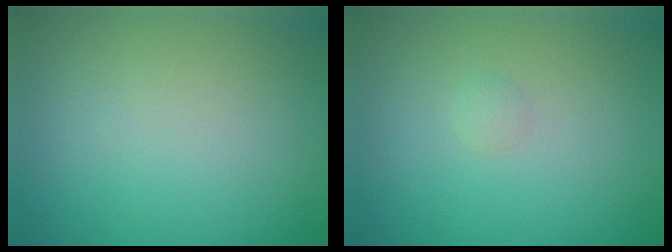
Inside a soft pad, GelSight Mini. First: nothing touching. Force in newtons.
{"total": 0.6, "press": 0.6, "slide": 0.0}